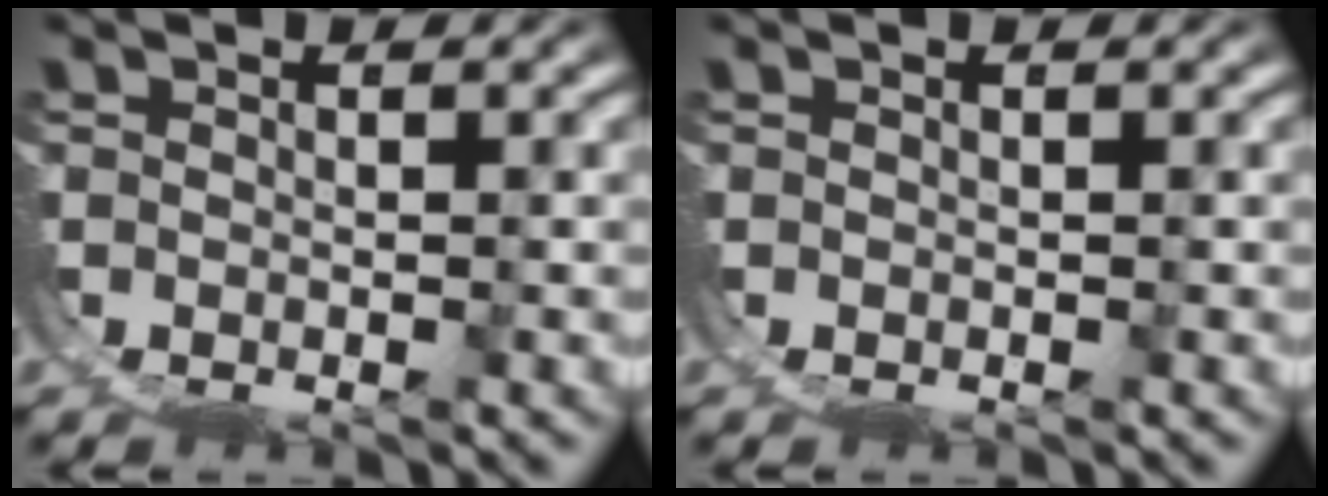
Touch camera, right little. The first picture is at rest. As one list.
[{"total": 0.0}]